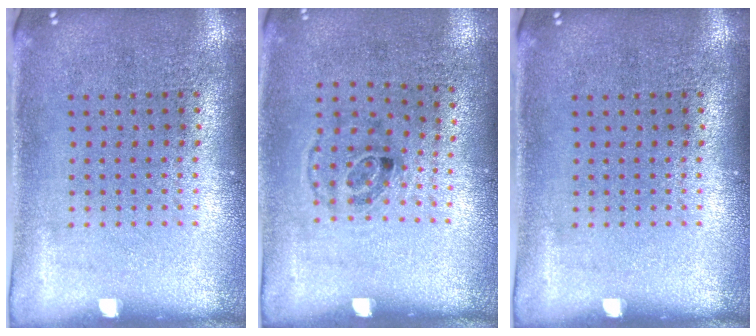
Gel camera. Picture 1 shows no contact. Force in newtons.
{"total": 1.2, "press": 0.7, "slide": 0.9}
{"total": 0.0}